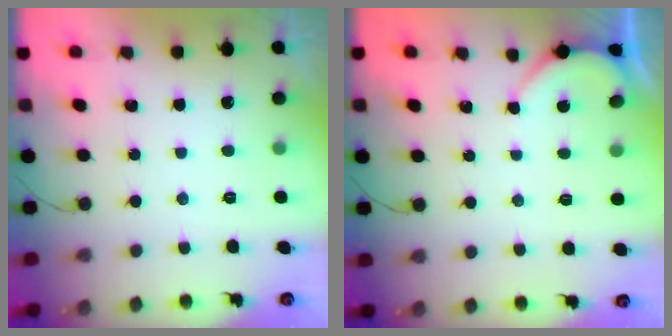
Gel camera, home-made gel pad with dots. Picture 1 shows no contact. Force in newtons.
{"total": 2.0, "press": 2.0, "slide": 0.2}